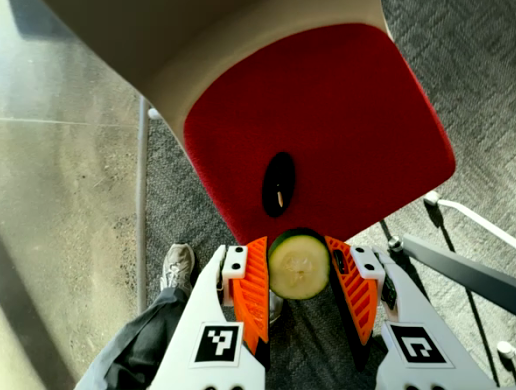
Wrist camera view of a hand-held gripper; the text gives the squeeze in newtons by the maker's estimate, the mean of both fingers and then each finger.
{"total": 10.9, "left": 11.1, "right": 10.6}